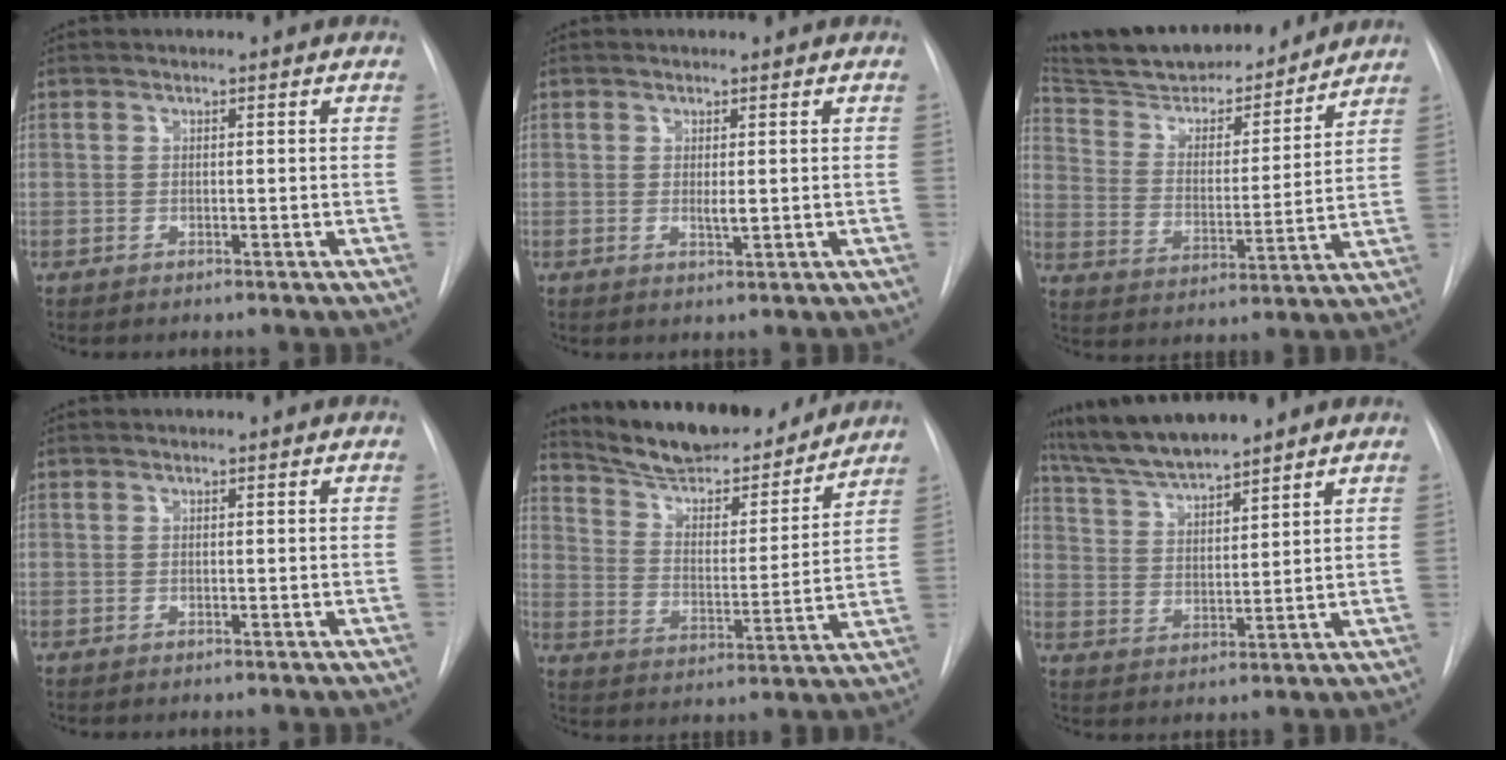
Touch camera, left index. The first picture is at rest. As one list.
[{"total": 1.3, "force": [0.2, 0.3, 1.3], "torque": [-0.024, -0.003, 0.007]}, {"total": 21.0, "force": [19.0, 4.7, 7.6], "torque": [-0.129, 0.004, 0.294]}, {"total": 0.0}, {"total": 19.9, "force": [18.0, 4.2, 7.3], "torque": [-0.111, -0.005, 0.273]}, {"total": 9.9, "force": [9.0, 0.6, 4.0], "torque": [-0.078, 0.018, 0.171]}]